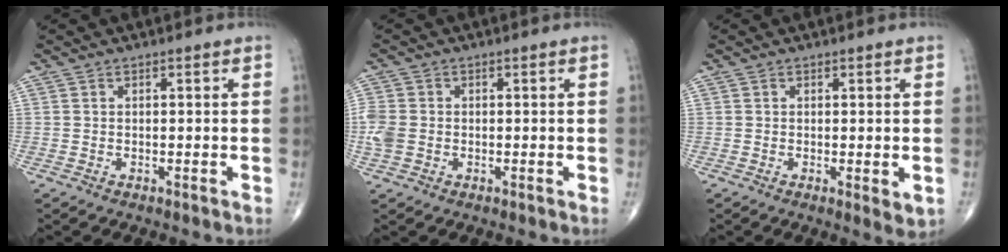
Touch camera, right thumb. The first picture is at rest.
{"total": 4.6, "force": [-0.6, 3.6, 2.7], "torque": [-0.069, 0.006, -0.013]}
{"total": 2.7, "force": [-0.3, 0.8, 2.6], "torque": [-0.036, -0.010, -0.003]}